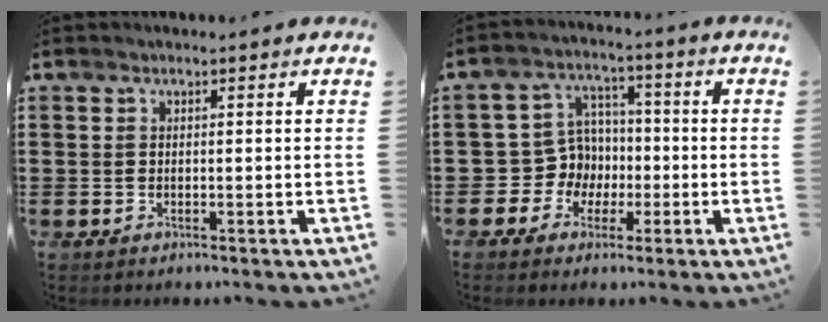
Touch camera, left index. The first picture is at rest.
{"total": 7.2, "force": [-0.7, 6.9, 1.7], "torque": [-0.074, 0.001, -0.013]}